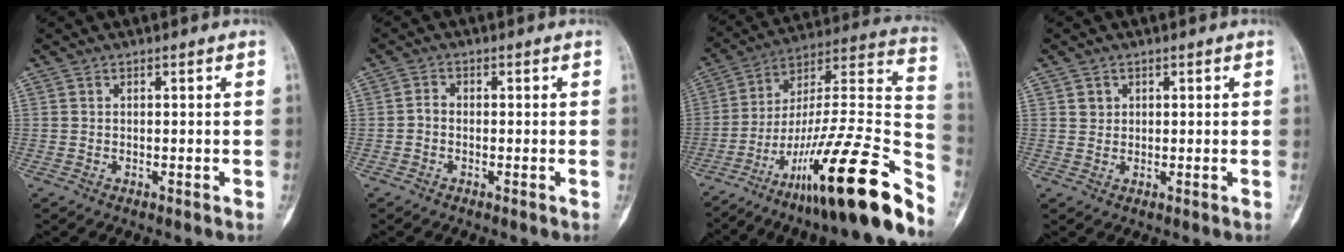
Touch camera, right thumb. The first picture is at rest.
{"total": 1.4, "force": [-0.5, 0.9, 0.9], "torque": [-0.017, 0.001, -0.018]}
{"total": 29.9, "force": [-18.3, 5.0, 23.1], "torque": [-0.297, 0.092, -0.292]}
{"total": 1.5, "force": [0.7, 1.3, 0.3], "torque": [0.002, -0.002, 0.009]}